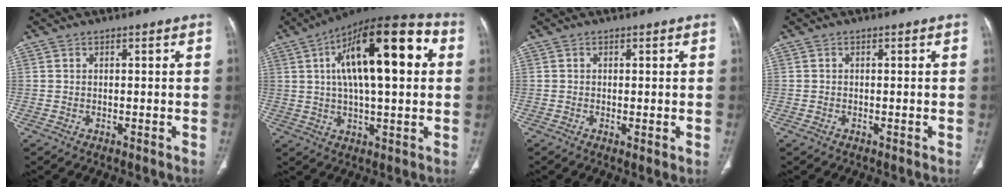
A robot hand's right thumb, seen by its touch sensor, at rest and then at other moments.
{"total": 22.2, "force": [5.2, 8.1, 20.0], "torque": [-0.298, 0.021, 0.072]}
{"total": 1.5, "force": [-0.2, 0.4, 1.5], "torque": [-0.030, -0.007, -0.004]}
{"total": 0.7, "force": [-0.4, 0.4, 0.5], "torque": [-0.007, 0.002, -0.005]}